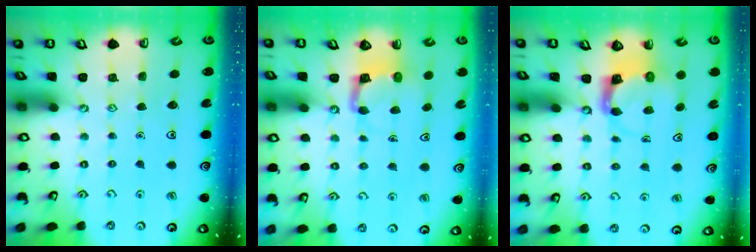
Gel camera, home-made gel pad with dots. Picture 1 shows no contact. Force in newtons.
{"total": 3.9, "press": 3.8, "slide": 0.3}
{"total": 3.7, "press": 3.7, "slide": 0.4}